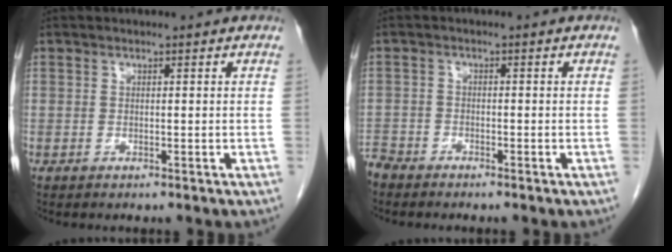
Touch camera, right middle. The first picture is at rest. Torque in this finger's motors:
{"motor_torque": [0.58, -0.74, 0.07, 0.05]}